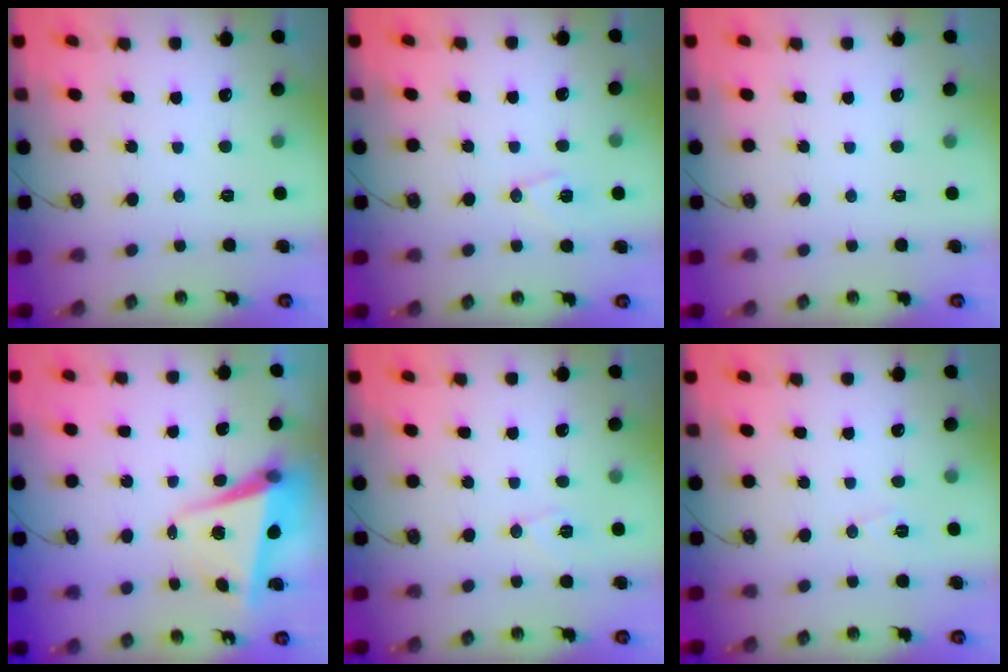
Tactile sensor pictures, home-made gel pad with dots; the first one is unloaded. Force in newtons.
{"total": 7.2, "press": 7.1, "slide": 0.8}
{"total": 0.0}
{"total": 6.1, "press": 6.0, "slide": 1.1}
{"total": 6.8, "press": 6.7, "slide": 1.1}
{"total": 6.3, "press": 4.5, "slide": 4.4}